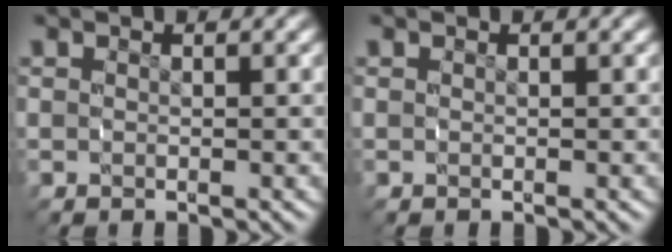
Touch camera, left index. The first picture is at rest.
{"total": 0.0}